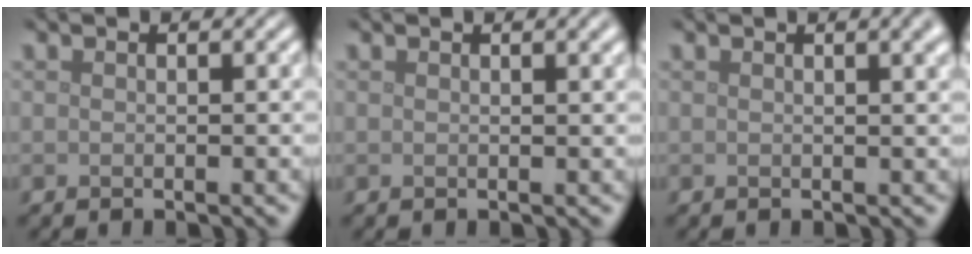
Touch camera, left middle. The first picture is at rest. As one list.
[{"total": 1.8, "force": [1.0, 0.6, 1.4], "torque": [-0.011, 0.006, 0.012]}, {"total": 3.2, "force": [1.4, 1.2, 2.6], "torque": [-0.015, 0.008, 0.015]}]